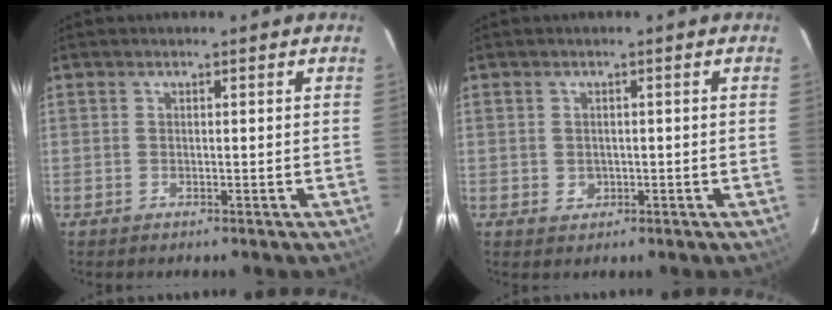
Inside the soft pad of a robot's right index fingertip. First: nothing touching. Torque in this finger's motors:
{"motor_torque": [0.12, 0.03, 0.01, 0.01]}